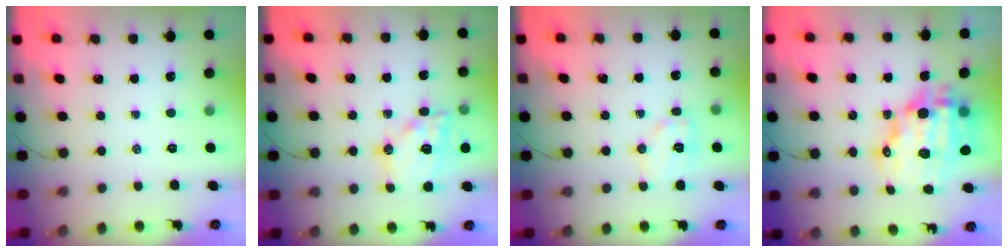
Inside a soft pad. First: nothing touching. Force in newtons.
{"total": 16.6, "press": 16.4, "slide": 2.7}
{"total": 7.9, "press": 7.9, "slide": 0.5}
{"total": 19.2, "press": 18.8, "slide": 3.8}